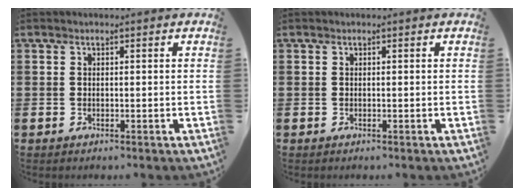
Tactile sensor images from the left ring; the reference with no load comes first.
{"total": 0.0}